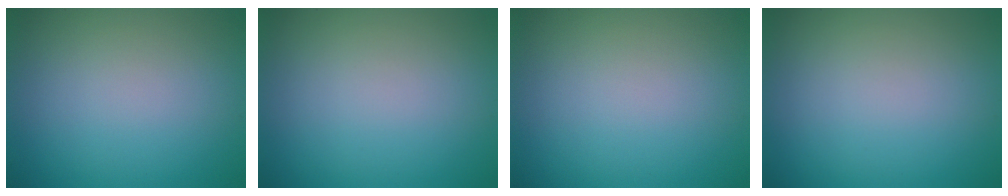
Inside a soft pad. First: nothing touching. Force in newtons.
{"total": 0.0}
{"total": 0.0}
{"total": 0.0}